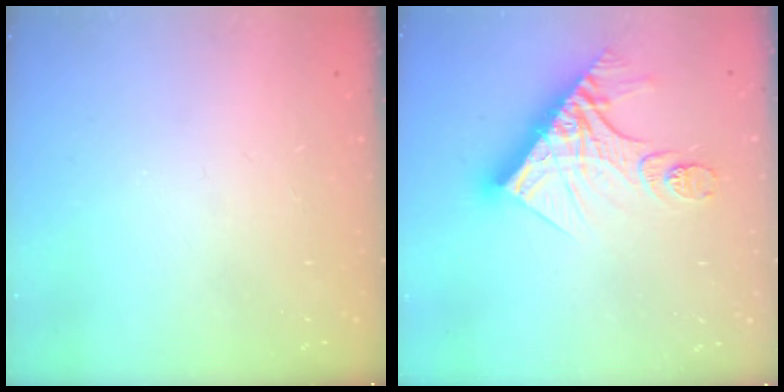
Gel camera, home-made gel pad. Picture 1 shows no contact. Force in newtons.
{"total": 16.2, "press": 16.2, "slide": 1.7}